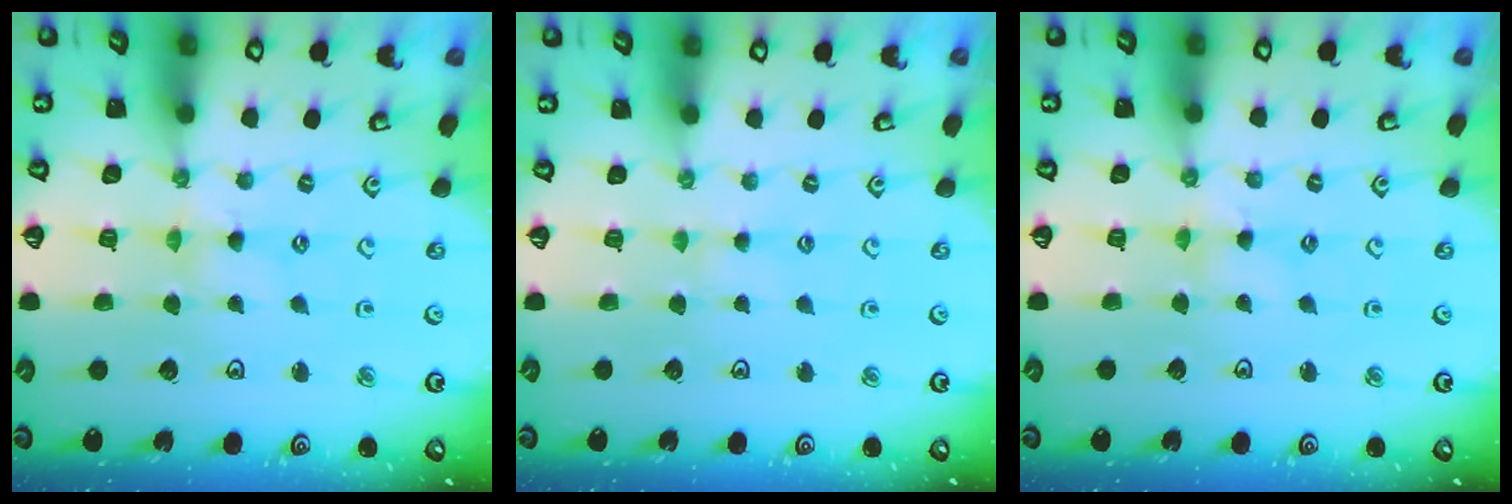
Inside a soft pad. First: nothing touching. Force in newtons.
{"total": 1.7, "press": 1.7, "slide": 0.3}
{"total": 0.7, "press": 0.7, "slide": 0.2}